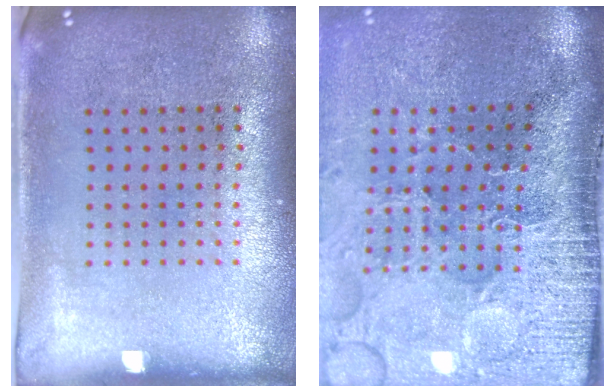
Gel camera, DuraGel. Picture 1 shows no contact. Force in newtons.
{"total": 5.0, "press": 4.0, "slide": 2.9}